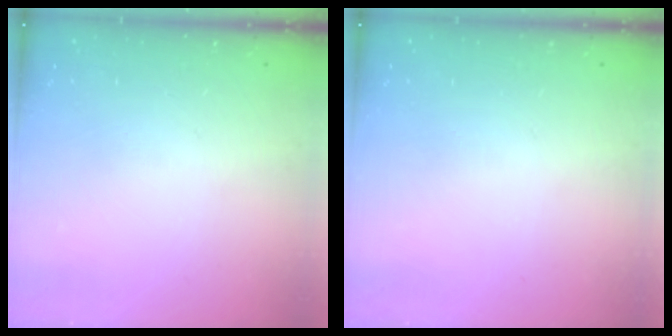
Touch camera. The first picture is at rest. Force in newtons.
{"total": 0.0}